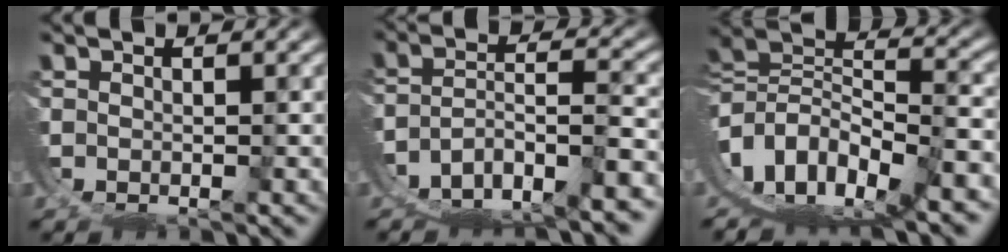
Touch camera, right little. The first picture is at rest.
{"total": 11.5, "force": [-7.4, 8.0, 3.9], "torque": [-0.093, -0.041, -0.114]}
{"total": 14.4, "force": [-3.3, 11.2, 8.4], "torque": [-0.181, -0.036, -0.052]}